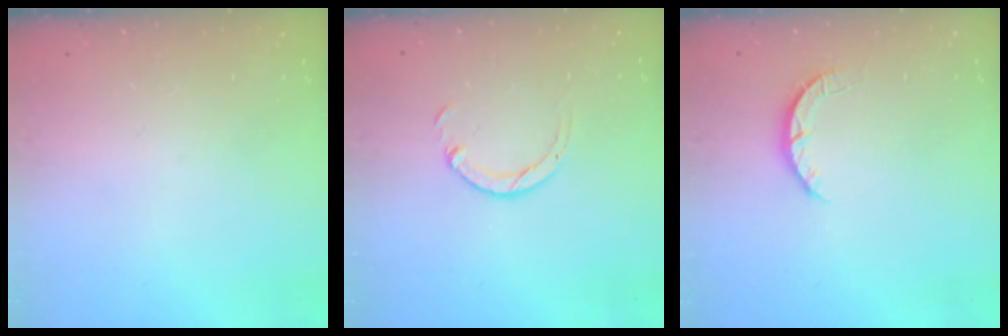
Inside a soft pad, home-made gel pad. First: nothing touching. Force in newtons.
{"total": 4.6, "press": 4.6, "slide": 0.3}
{"total": 2.7, "press": 2.7, "slide": 0.4}